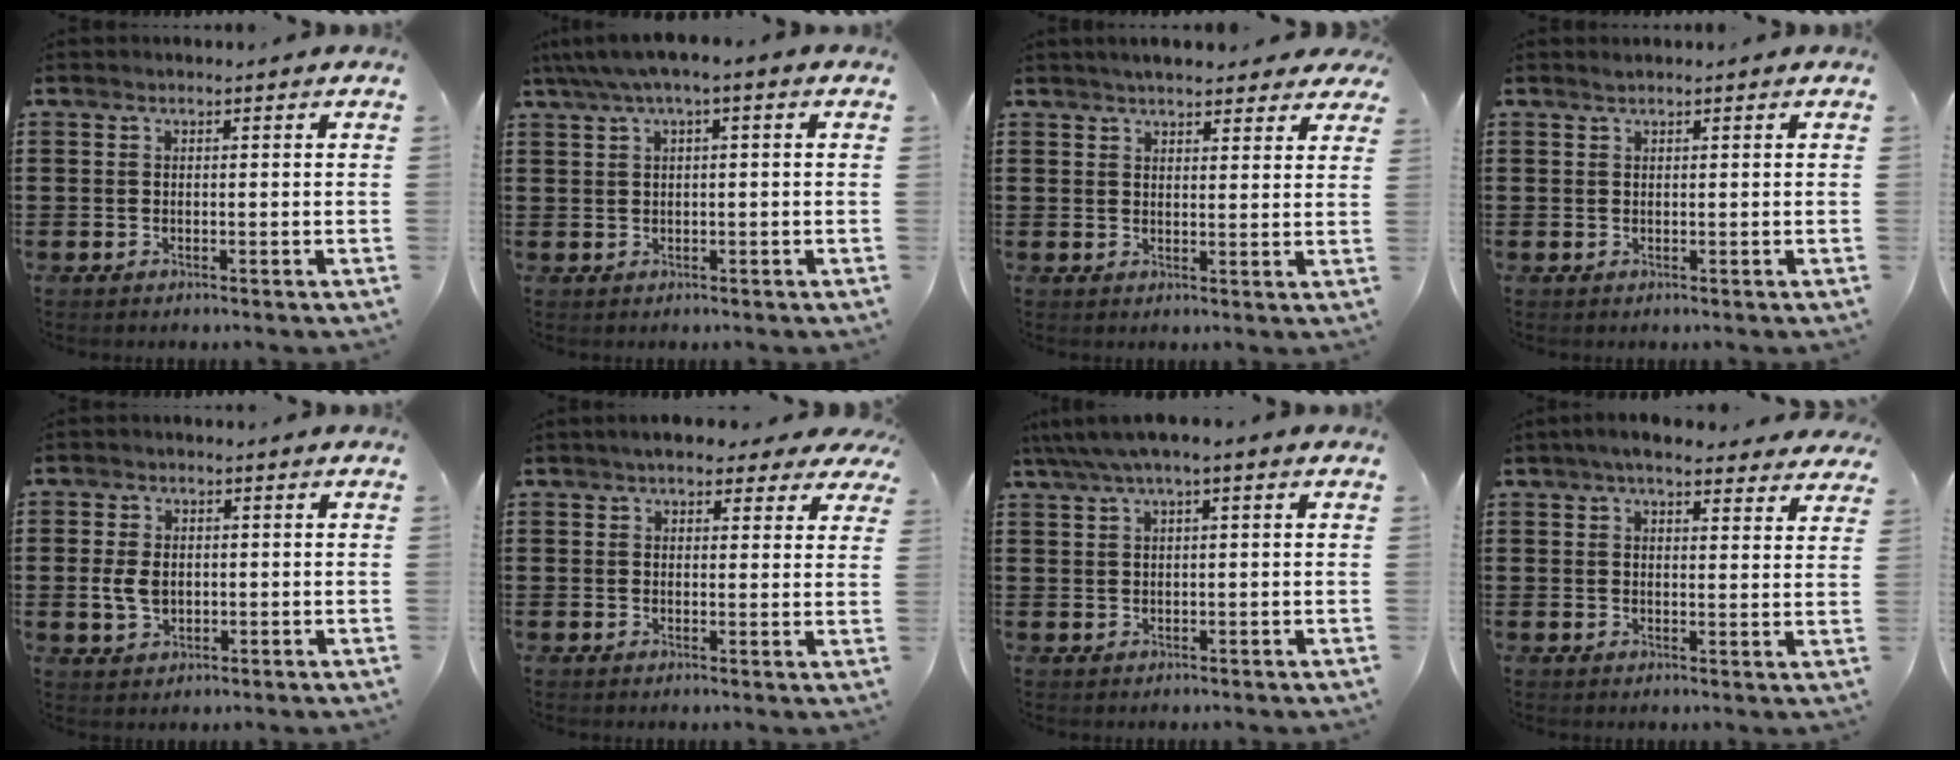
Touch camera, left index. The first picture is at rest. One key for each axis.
{"total": 2.3, "fx": 0.0, "fy": 0.3, "fz": 2.3, "tx": -0.039, "ty": 0.002, "tz": -0.002}
{"total": 4.1, "fx": 3.8, "fy": 0.8, "fz": 1.2, "tx": -0.026, "ty": -0.007, "tz": 0.069}
{"total": 0.6, "fx": 0.5, "fy": 0.1, "fz": 0.3, "tx": -0.007, "ty": 0.000, "tz": 0.010}
{"total": 4.0, "fx": -0.1, "fy": 2.9, "fz": 2.8, "tx": -0.073, "ty": 0.004, "tz": -0.007}
{"total": 4.5, "fx": 3.7, "fy": 1.5, "fz": 2.1, "tx": -0.047, "ty": 0.001, "tz": 0.066}
{"total": 2.5, "fx": 0.9, "fy": 0.2, "fz": 2.3, "tx": -0.044, "ty": 0.000, "tz": 0.016}
{"total": 5.3, "fx": 4.6, "fy": 1.0, "fz": 2.5, "tx": -0.061, "ty": -0.002, "tz": 0.084}